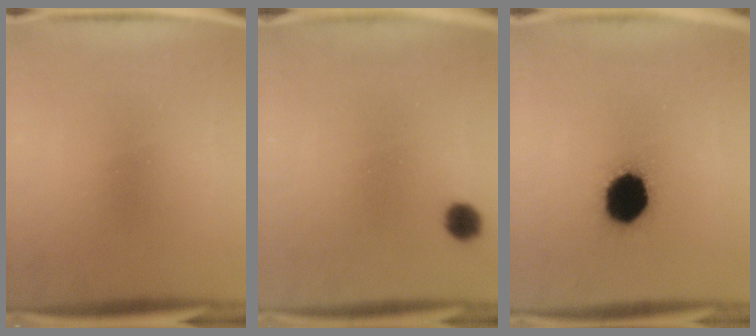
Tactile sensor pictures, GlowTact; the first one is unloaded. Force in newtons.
{"total": 3.4}
{"total": 15.0}